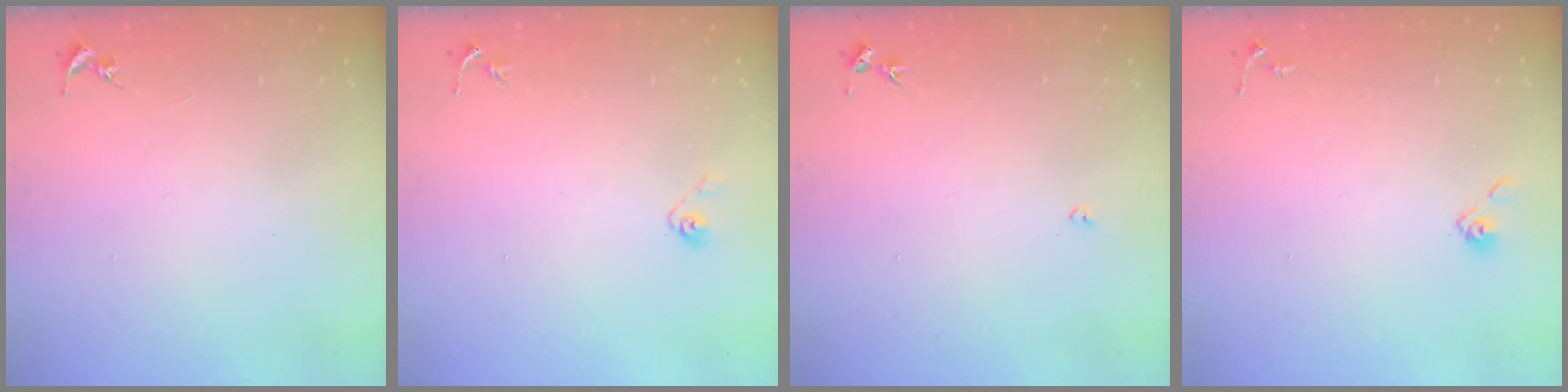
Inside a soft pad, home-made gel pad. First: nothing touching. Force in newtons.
{"total": 4.0, "press": 3.3, "slide": 2.2}
{"total": 2.7, "press": 2.7, "slide": 0.5}
{"total": 3.3, "press": 3.3, "slide": 0.4}